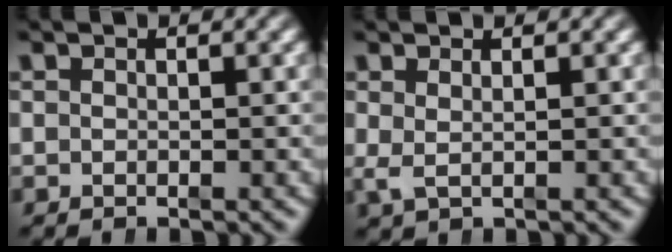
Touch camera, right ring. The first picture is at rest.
{"total": 1.0, "force": [0.3, 0.0, 0.9], "torque": [-0.021, -0.011, 0.016]}